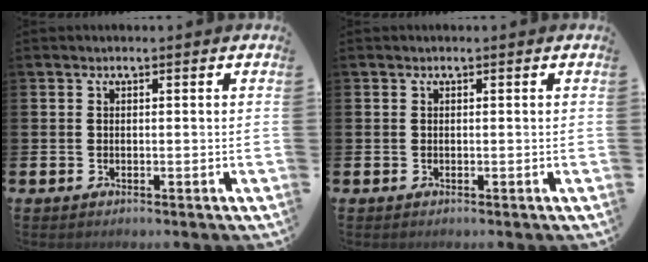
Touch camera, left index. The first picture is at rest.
{"total": 0.0}